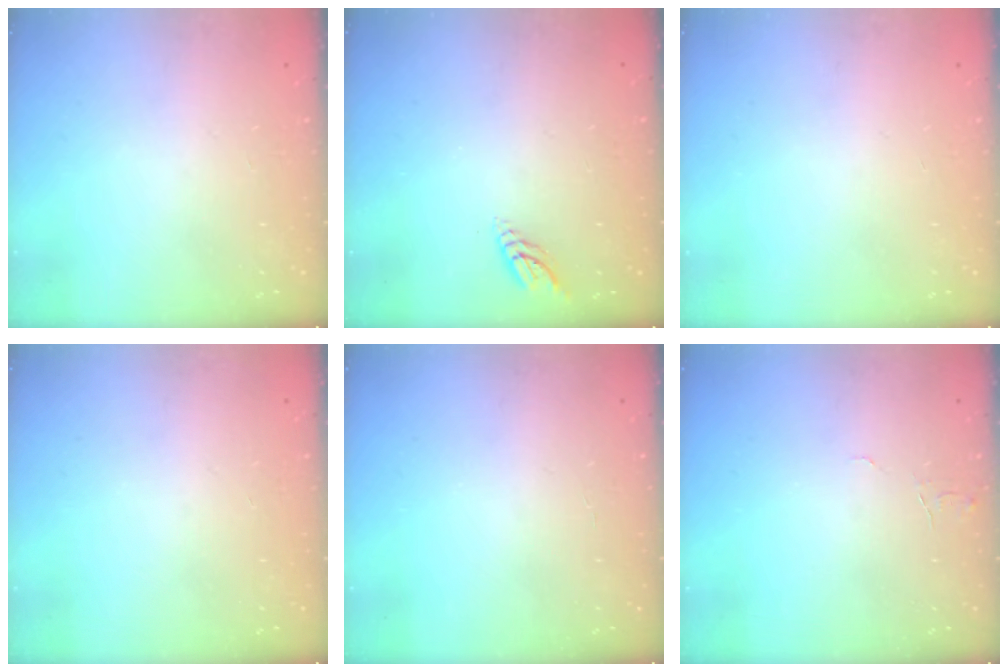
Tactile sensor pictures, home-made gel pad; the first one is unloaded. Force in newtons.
{"total": 4.7, "press": 4.6, "slide": 0.4}
{"total": 0.0}
{"total": 0.0}
{"total": 1.9, "press": 1.9, "slide": 0.2}
{"total": 4.9, "press": 4.9, "slide": 0.4}